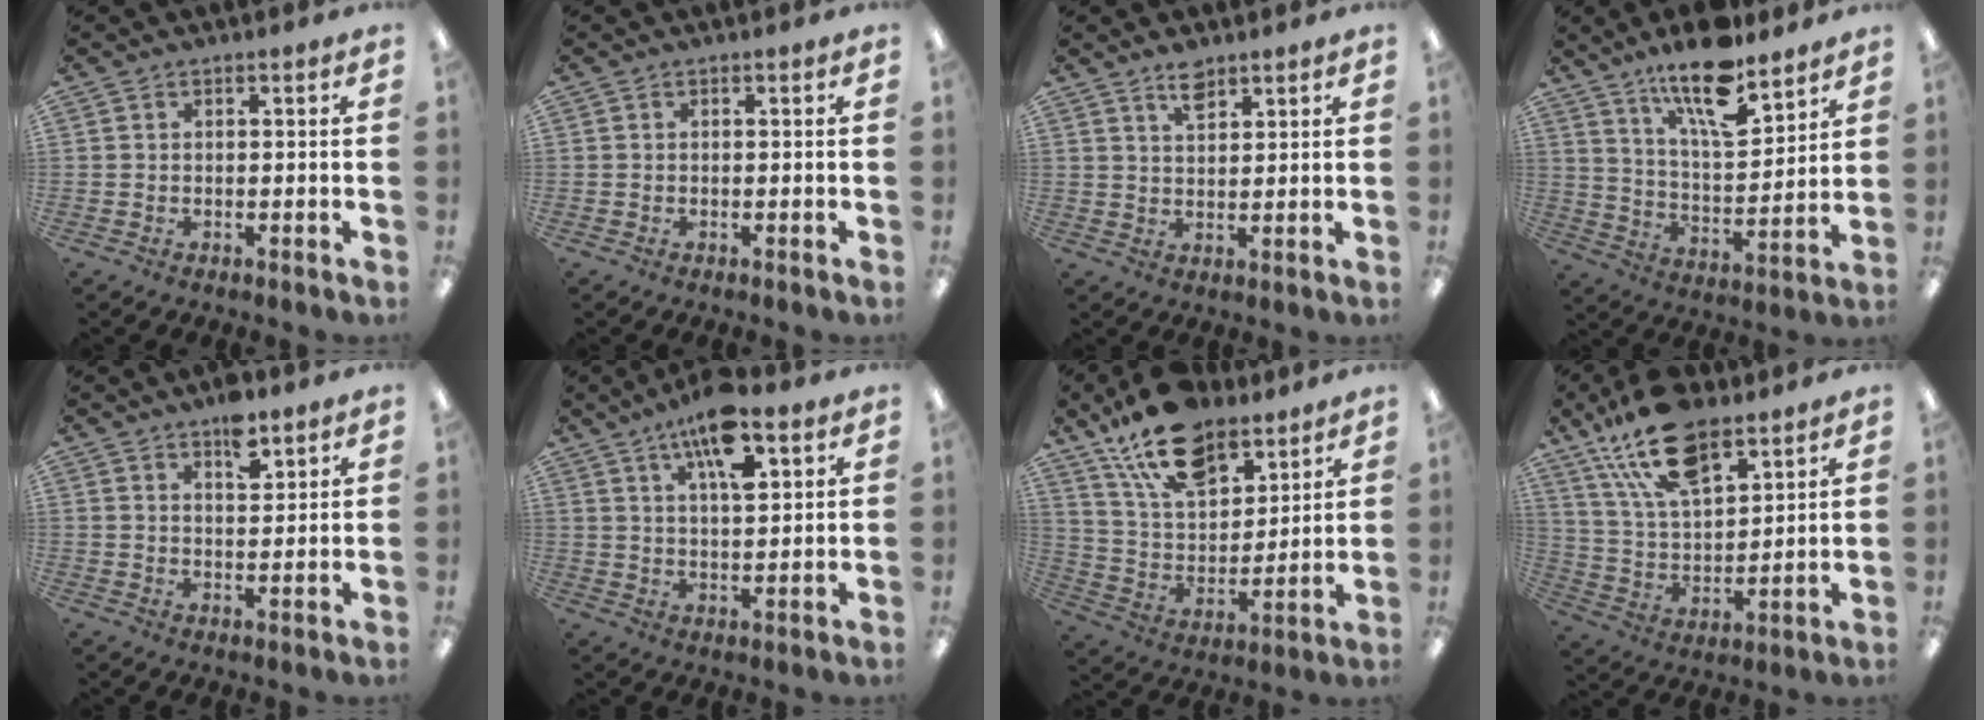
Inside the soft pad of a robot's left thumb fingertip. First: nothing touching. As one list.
[{"total": 0.0}, {"total": 4.7, "force": [3.5, 1.8, 2.5], "torque": [-0.040, -0.010, 0.061]}, {"total": 16.5, "force": [12.2, 4.9, 9.9], "torque": [-0.164, -0.070, 0.203]}, {"total": 6.6, "force": [4.8, 2.8, 3.5], "torque": [-0.040, -0.028, 0.079]}, {"total": 12.6, "force": [7.4, 4.5, 9.1], "torque": [-0.147, -0.027, 0.126]}, {"total": 17.7, "force": [12.8, 8.6, 8.8], "torque": [-0.161, -0.063, 0.233]}, {"total": 19.1, "force": [12.7, 8.7, 11.3], "torque": [-0.214, -0.050, 0.227]}]